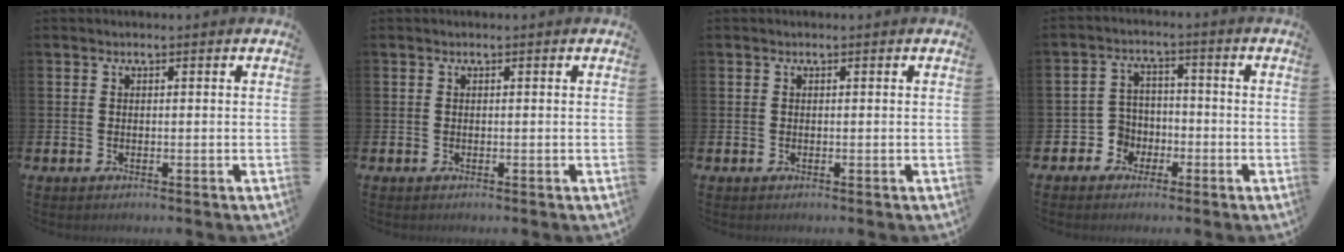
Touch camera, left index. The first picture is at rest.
{"total": 0.0}
{"total": 0.0}
{"total": 4.2, "force": [-2.0, 3.7, 0.4], "torque": [-0.026, 0.004, -0.042]}